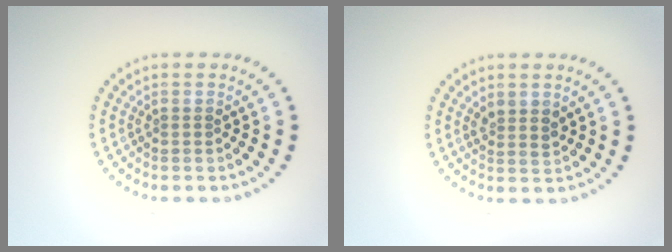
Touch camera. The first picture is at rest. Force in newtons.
{"total": 1.4, "press": 1.3, "slide": 0.7}